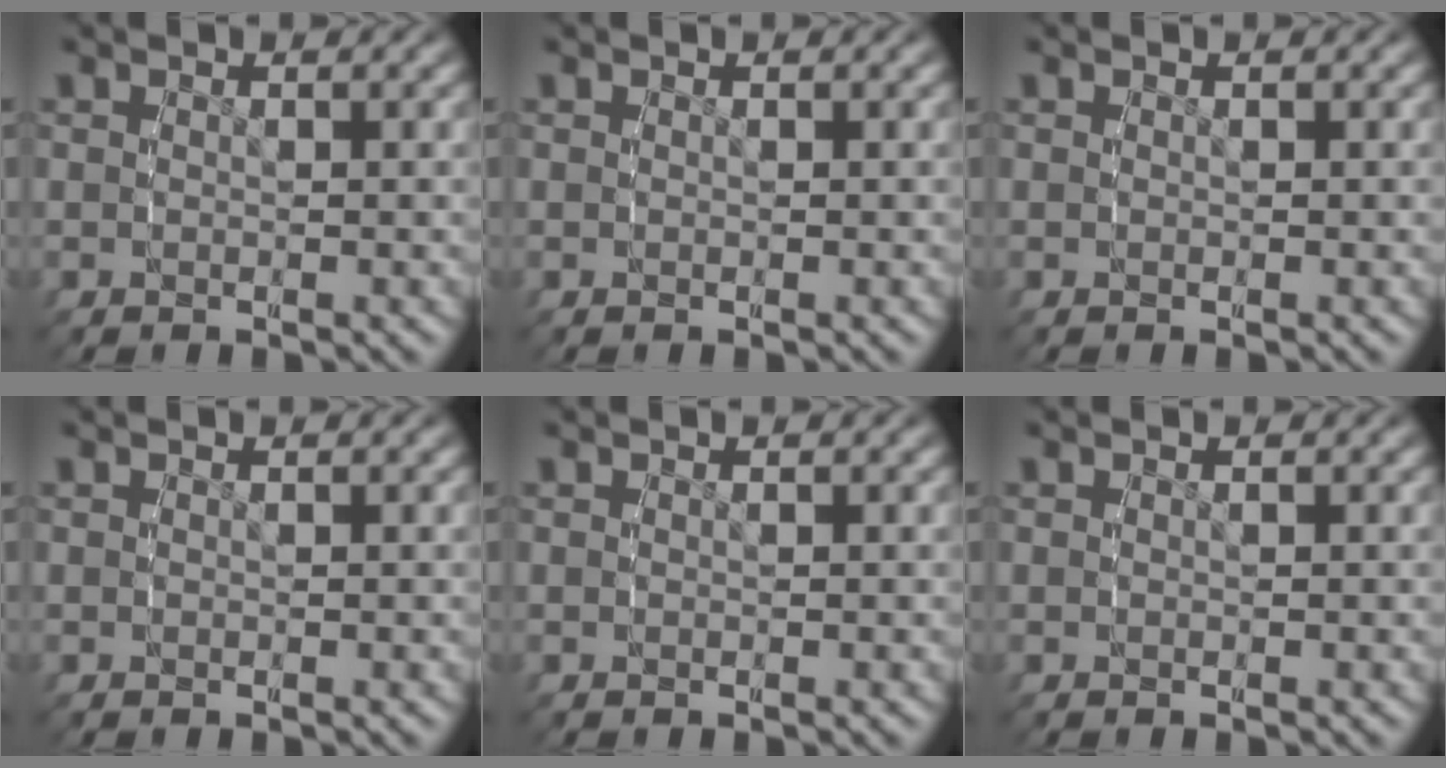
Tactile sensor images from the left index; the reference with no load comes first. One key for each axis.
{"total": 0.0}
{"total": 0.0}
{"total": 0.0}
{"total": 0.0}
{"total": 0.0}